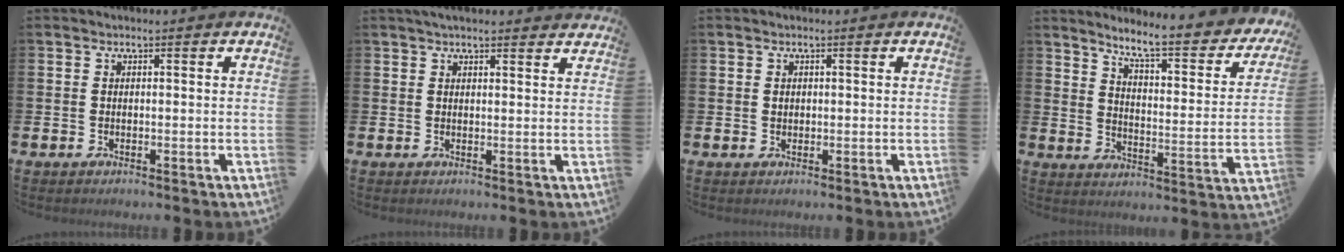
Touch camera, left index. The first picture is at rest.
{"total": 2.6, "force": [2.5, 0.4, 0.6], "torque": [-0.015, -0.005, 0.046]}
{"total": 0.8, "force": [0.4, 0.6, 0.3], "torque": [0.006, -0.001, 0.004]}
{"total": 7.3, "force": [6.5, 1.1, 3.1], "torque": [-0.078, -0.053, 0.104]}